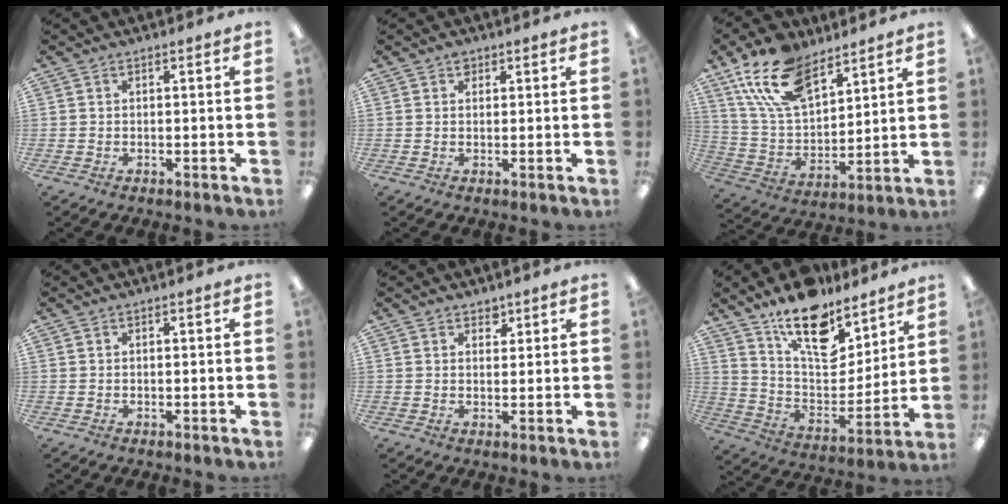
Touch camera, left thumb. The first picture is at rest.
{"total": 1.5, "force": [1.0, 1.0, 0.5], "torque": [-0.002, -0.002, 0.016]}
{"total": 18.3, "force": [11.7, 9.4, 10.3], "torque": [-0.219, -0.042, 0.218]}
{"total": 0.0}
{"total": 2.2, "force": [1.7, 1.3, 0.3], "torque": [0.008, -0.007, 0.029]}
{"total": 17.8, "force": [13.1, 8.5, 8.6], "torque": [-0.137, -0.096, 0.233]}